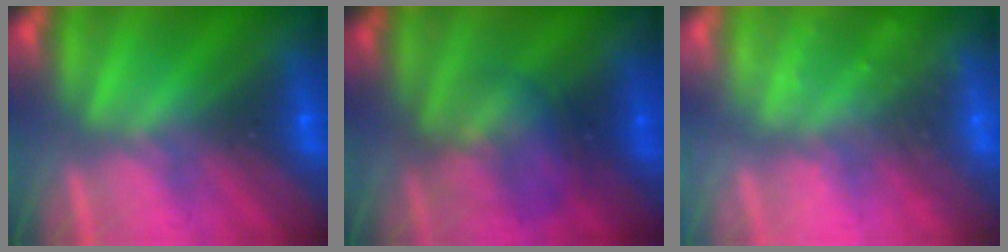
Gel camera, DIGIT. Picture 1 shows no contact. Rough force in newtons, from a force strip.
{"total": 2.3}
{"total": 2.3}